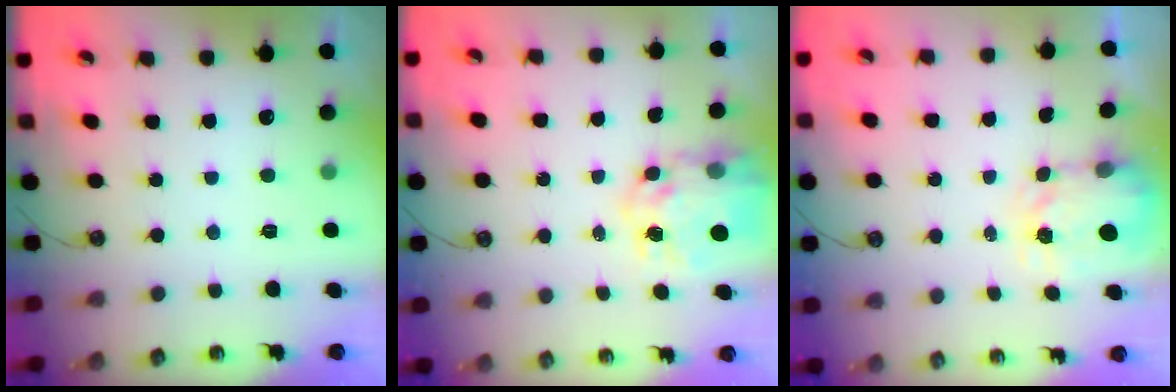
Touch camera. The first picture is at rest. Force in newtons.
{"total": 10.1, "press": 10.0, "slide": 0.9}
{"total": 3.6, "press": 3.5, "slide": 0.4}